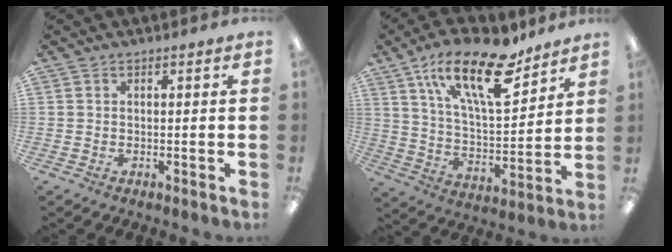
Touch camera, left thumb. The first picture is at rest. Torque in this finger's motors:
{"motor_torque": [0.34, 0.34, 1.44, -1.33, 0.39]}